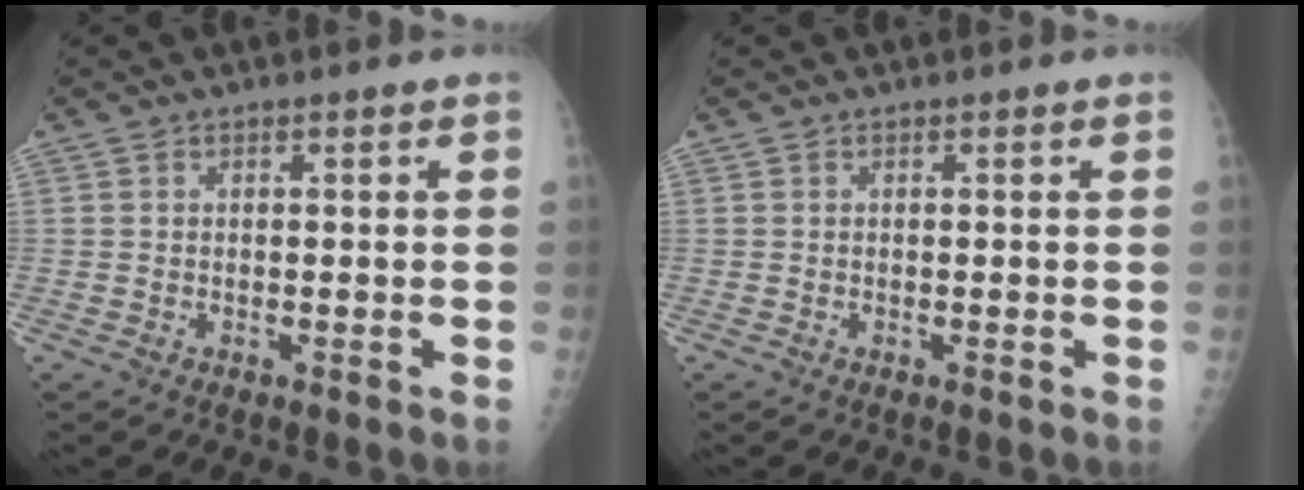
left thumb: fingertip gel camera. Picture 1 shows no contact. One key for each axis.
{"total": 0.0}